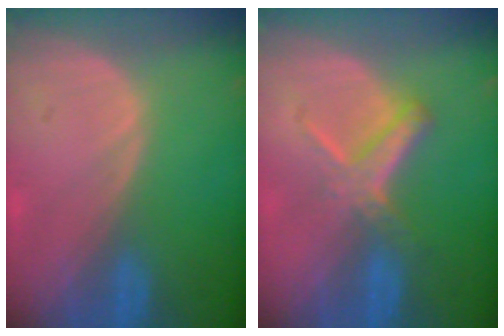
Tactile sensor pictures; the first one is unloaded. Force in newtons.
{"total": 5.6, "press": 5.1, "slide": 2.4}